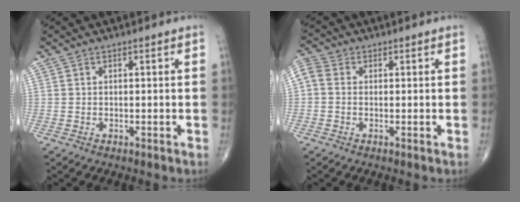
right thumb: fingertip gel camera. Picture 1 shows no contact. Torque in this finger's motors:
{"motor_torque": [-0.32, 0.33, 0.46, -0.03, 0.11]}